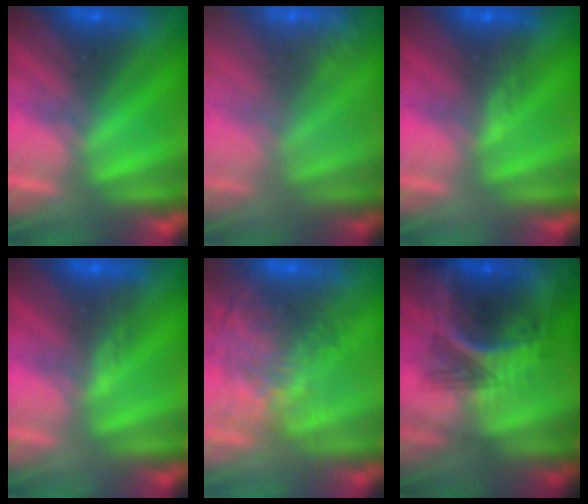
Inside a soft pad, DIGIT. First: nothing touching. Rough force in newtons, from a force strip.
{"total": 2.4}
{"total": 2.8}
{"total": 2.8}
{"total": 3.7}
{"total": 7.4}